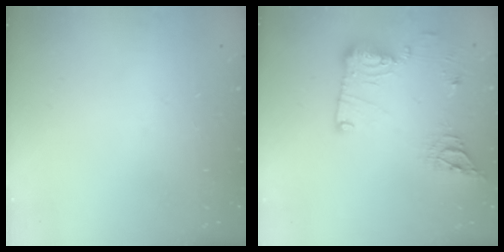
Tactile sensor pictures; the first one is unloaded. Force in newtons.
{"total": 15.4, "press": 15.3, "slide": 1.5}